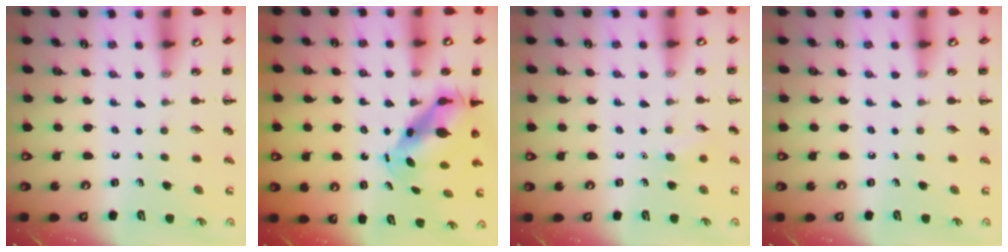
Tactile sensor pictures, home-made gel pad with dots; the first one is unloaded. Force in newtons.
{"total": 6.8, "press": 6.6, "slide": 1.6}
{"total": 5.6, "press": 5.4, "slide": 1.5}
{"total": 0.0}